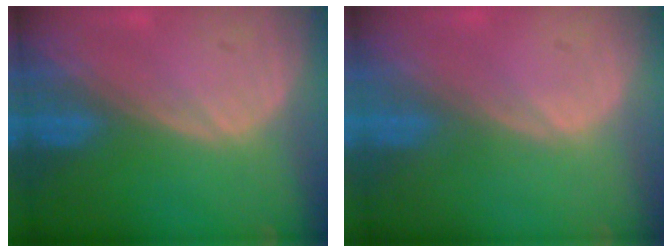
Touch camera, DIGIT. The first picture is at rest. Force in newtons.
{"total": 0.0}